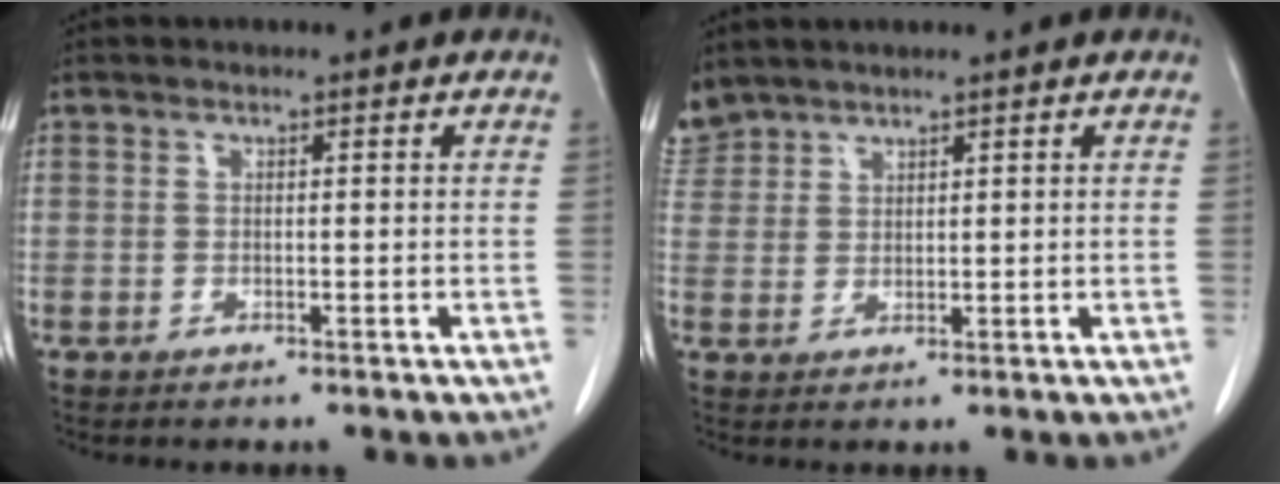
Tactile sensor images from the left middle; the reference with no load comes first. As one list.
[{"total": 3.8, "force": [3.6, 1.3, -0.1], "torque": [-0.007, 0.012, 0.079]}]